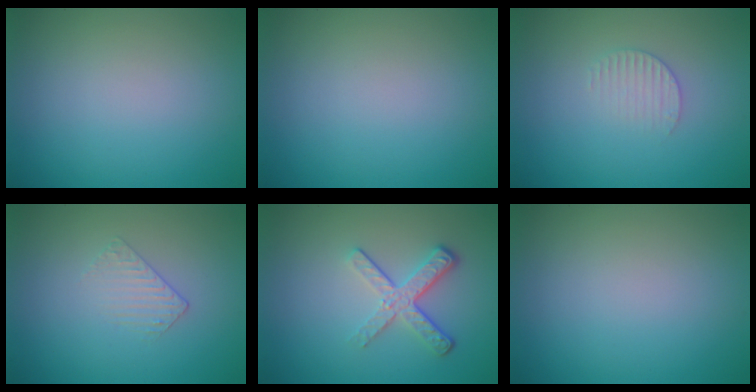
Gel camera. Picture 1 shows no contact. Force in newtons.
{"total": 0.0}
{"total": 1.5, "press": 1.5, "slide": 0.4}
{"total": 1.0, "press": 0.3, "slide": 1.0}
{"total": 3.5, "press": 2.5, "slide": 2.5}
{"total": 0.0}